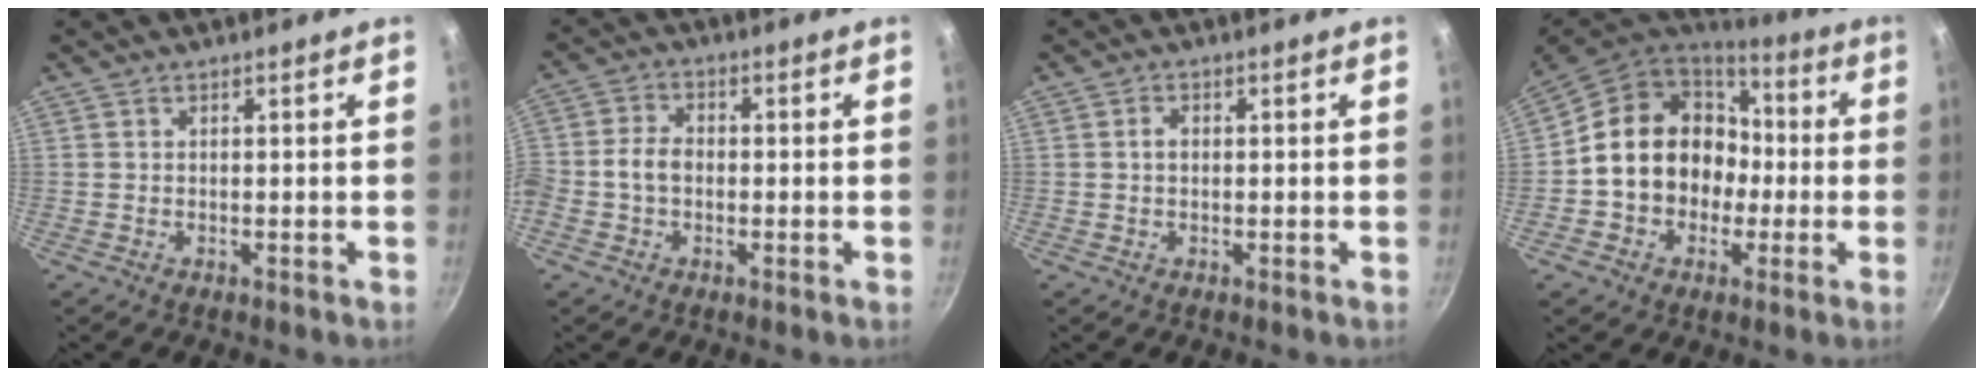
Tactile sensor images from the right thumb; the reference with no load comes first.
{"total": 5.3, "force": [-0.8, 4.0, 3.4], "torque": [-0.061, 0.020, -0.028]}
{"total": 1.8, "force": [0.1, 1.3, 1.3], "torque": [-0.020, 0.006, -0.001]}
{"total": 17.8, "force": [-0.7, 15.1, 9.5], "torque": [-0.132, 0.049, -0.011]}